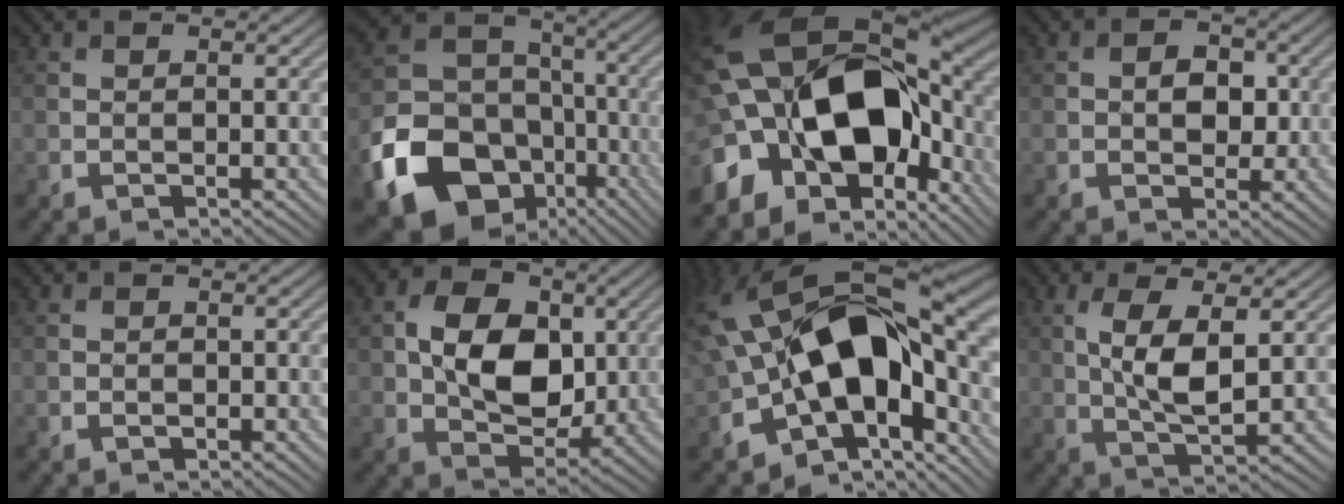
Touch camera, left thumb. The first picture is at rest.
{"total": 18.1, "force": [-8.1, 13.5, 8.8], "torque": [-0.215, -0.047, -0.136]}
{"total": 18.9, "force": [-2.8, 11.9, 14.4], "torque": [-0.290, -0.014, -0.044]}
{"total": 3.6, "force": [-0.1, 2.6, 2.5], "torque": [-0.041, -0.002, -0.007]}
{"total": 0.5, "force": [-0.3, 0.3, 0.3], "torque": [-0.002, -0.001, -0.004]}
{"total": 9.9, "force": [1.0, 6.9, 7.1], "torque": [-0.138, 0.001, 0.014]}
{"total": 19.0, "force": [-1.0, 11.0, 15.5], "torque": [-0.267, 0.012, -0.022]}
{"total": 6.9, "force": [1.3, 2.1, 6.4], "torque": [-0.135, -0.003, 0.025]}